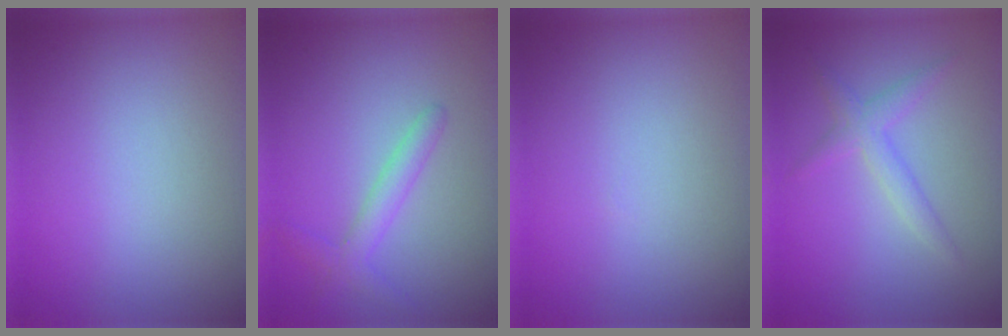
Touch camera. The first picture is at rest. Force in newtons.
{"total": 2.2, "press": 2.2, "slide": 0.1}
{"total": 0.0}
{"total": 2.0, "press": 2.0, "slide": 0.1}